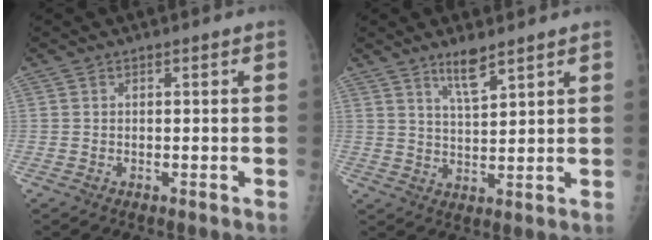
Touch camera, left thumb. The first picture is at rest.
{"total": 5.4, "force": [3.9, 1.1, 3.6], "torque": [-0.061, -0.029, 0.074]}